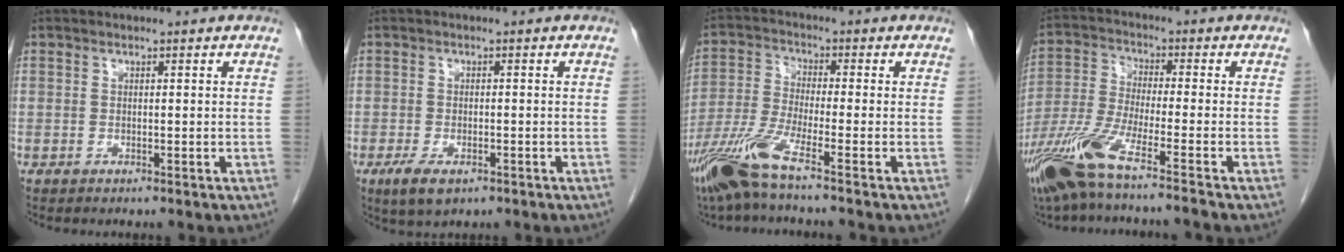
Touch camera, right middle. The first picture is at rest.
{"total": 4.4, "force": [-2.5, 1.9, 3.1], "torque": [-0.063, -0.007, -0.037]}
{"total": 8.5, "force": [-5.8, -0.6, 6.1], "torque": [-0.135, -0.030, -0.120]}
{"total": 11.0, "force": [-7.8, -0.7, 7.8], "torque": [-0.167, -0.036, -0.153]}